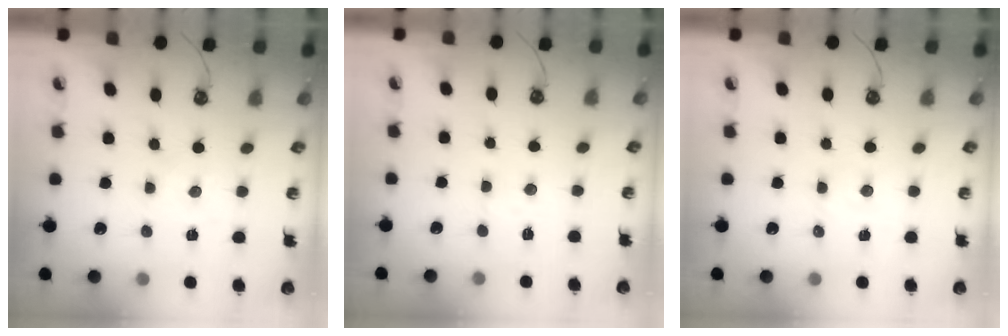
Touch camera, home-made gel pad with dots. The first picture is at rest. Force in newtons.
{"total": 2.0, "press": 1.9, "slide": 0.6}
{"total": 2.6, "press": 2.6, "slide": 0.3}